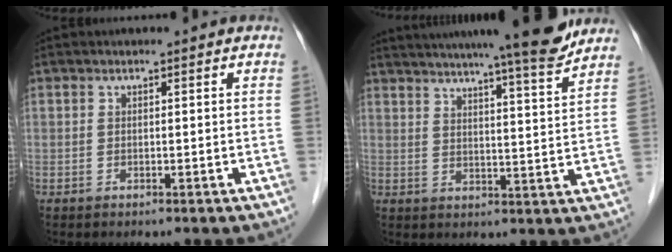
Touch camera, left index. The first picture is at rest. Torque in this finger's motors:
{"motor_torque": [0.35, -0.46, 0.69, 0.15]}